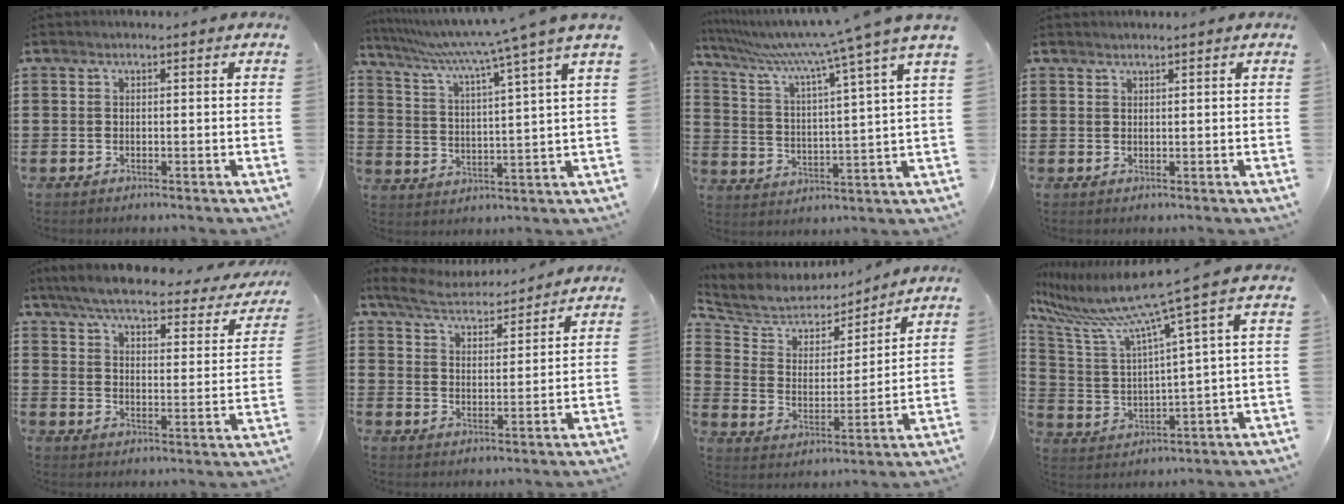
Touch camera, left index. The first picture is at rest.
{"total": 6.8, "force": [5.7, -1.6, 3.3], "torque": [-0.091, -0.046, 0.089]}
{"total": 8.5, "force": [7.5, -1.5, 3.7], "torque": [-0.109, -0.059, 0.118]}
{"total": 0.9, "force": [0.9, 0.0, 0.1], "torque": [-0.004, -0.002, 0.019]}
{"total": 6.0, "force": [5.4, 0.6, 2.7], "torque": [-0.077, -0.032, 0.089]}
{"total": 5.4, "force": [5.2, 0.9, 1.1], "torque": [-0.048, -0.026, 0.091]}
{"total": 6.0, "force": [5.6, 2.2, 0.6], "torque": [-0.053, -0.041, 0.093]}
{"total": 11.3, "force": [8.4, -0.5, 7.5], "torque": [-0.183, -0.056, 0.134]}